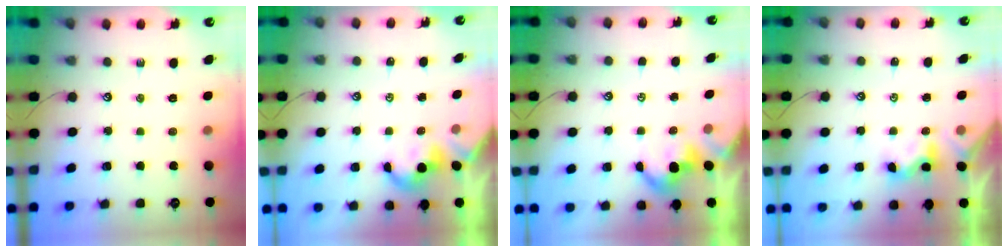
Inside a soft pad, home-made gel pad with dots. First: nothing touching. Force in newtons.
{"total": 1.7, "press": 1.6, "slide": 0.2}
{"total": 0.0}
{"total": 1.8, "press": 1.7, "slide": 0.5}